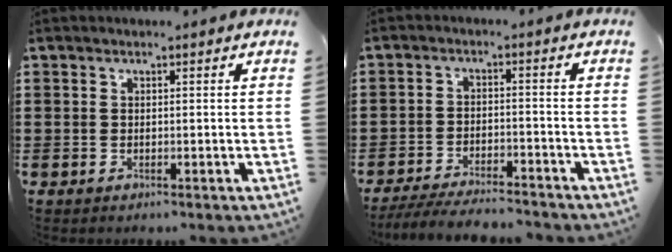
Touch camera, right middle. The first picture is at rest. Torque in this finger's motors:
{"motor_torque": [2.14, 0.00, 0.33, 0.07]}